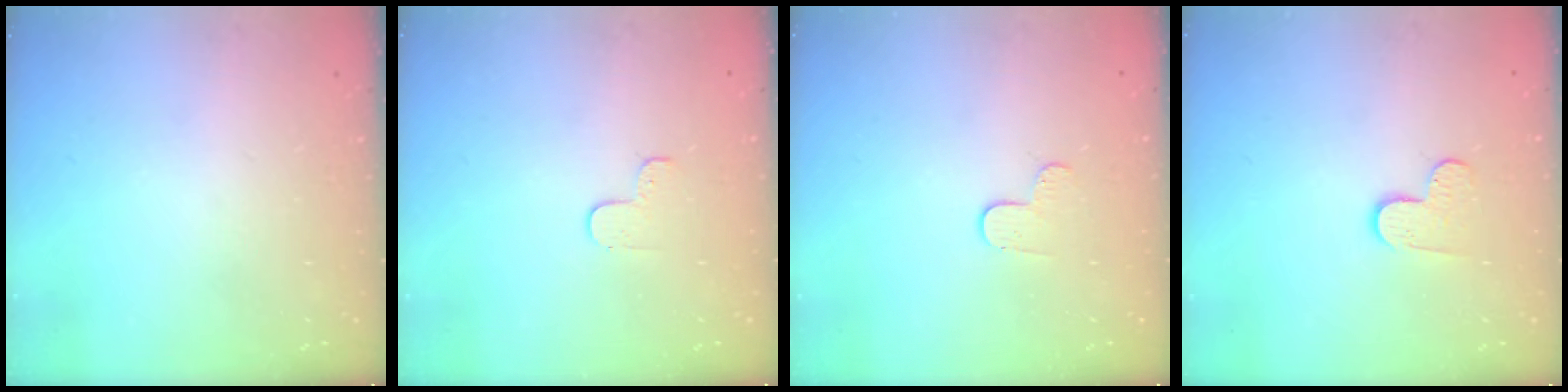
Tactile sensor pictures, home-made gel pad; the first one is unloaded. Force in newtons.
{"total": 3.2, "press": 3.2, "slide": 0.3}
{"total": 3.8, "press": 3.8, "slide": 0.4}
{"total": 6.1, "press": 6.1, "slide": 0.6}